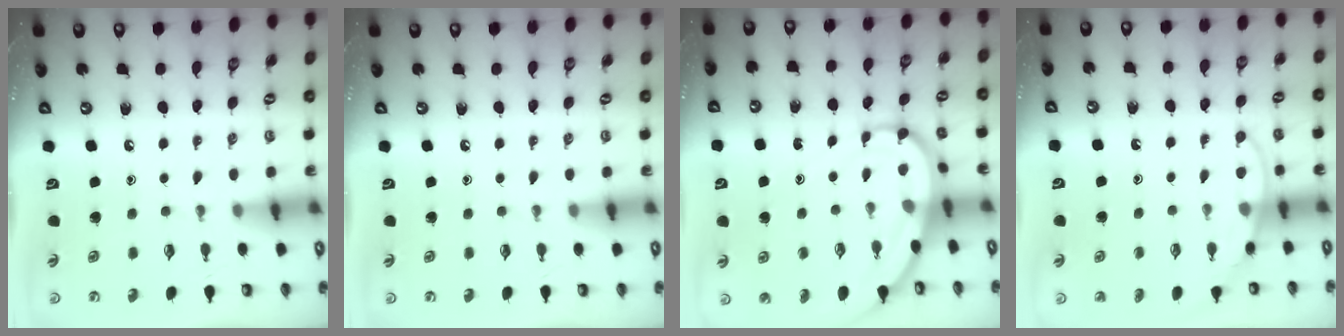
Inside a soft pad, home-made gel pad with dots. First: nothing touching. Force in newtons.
{"total": 0.0}
{"total": 8.9, "press": 8.9, "slide": 0.3}
{"total": 6.9, "press": 6.8, "slide": 0.6}